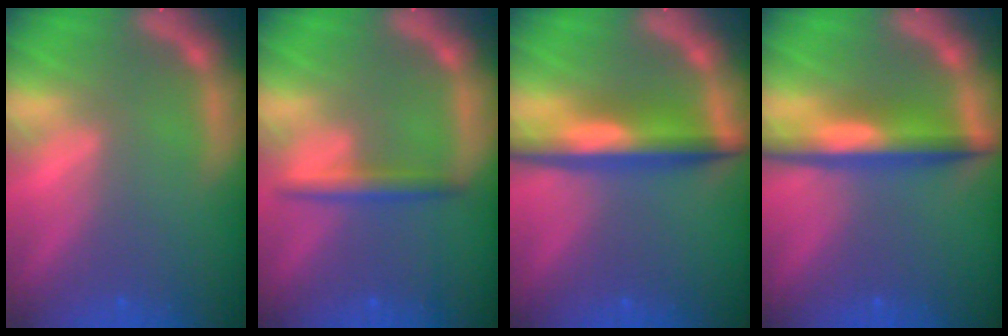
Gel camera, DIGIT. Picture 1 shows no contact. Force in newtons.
{"total": 2.4}
{"total": 6.0}
{"total": 5.5}